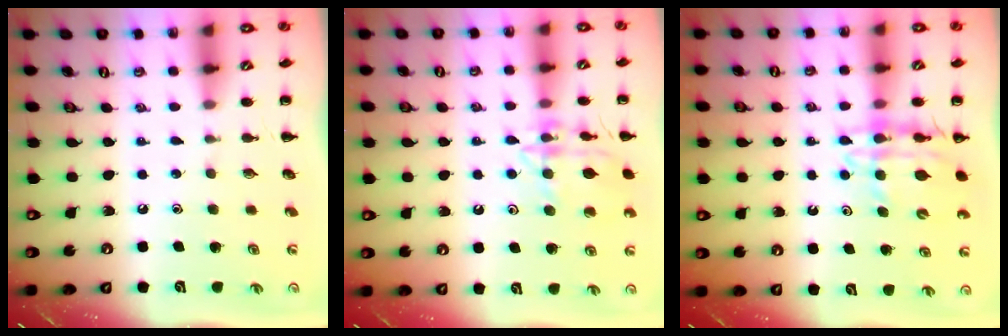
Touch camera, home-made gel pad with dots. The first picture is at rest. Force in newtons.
{"total": 14.8, "press": 14.7, "slide": 0.8}
{"total": 12.0, "press": 11.3, "slide": 3.9}